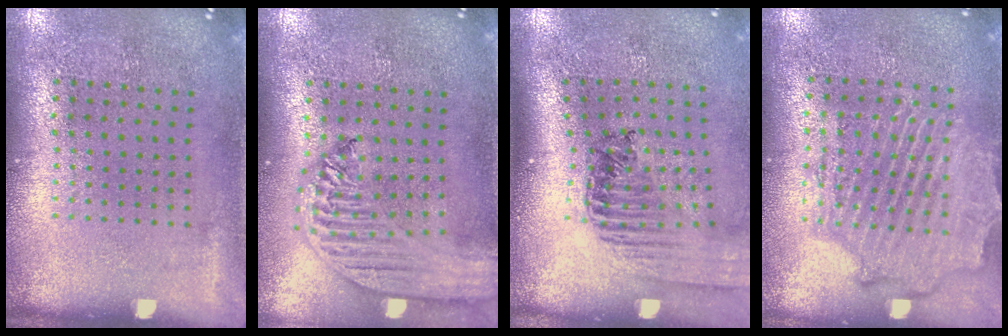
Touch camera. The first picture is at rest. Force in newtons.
{"total": 2.8, "press": 2.2, "slide": 1.6}
{"total": 1.5, "press": 1.5, "slide": 0.2}
{"total": 2.1, "press": 2.1, "slide": 0.5}